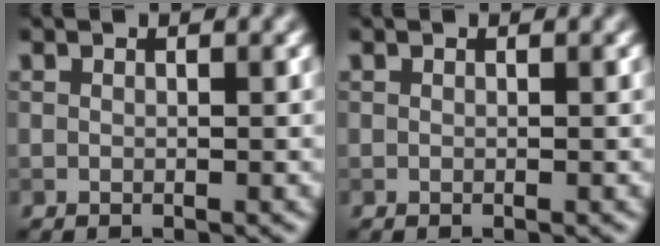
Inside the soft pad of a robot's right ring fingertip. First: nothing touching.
{"total": 0.0}